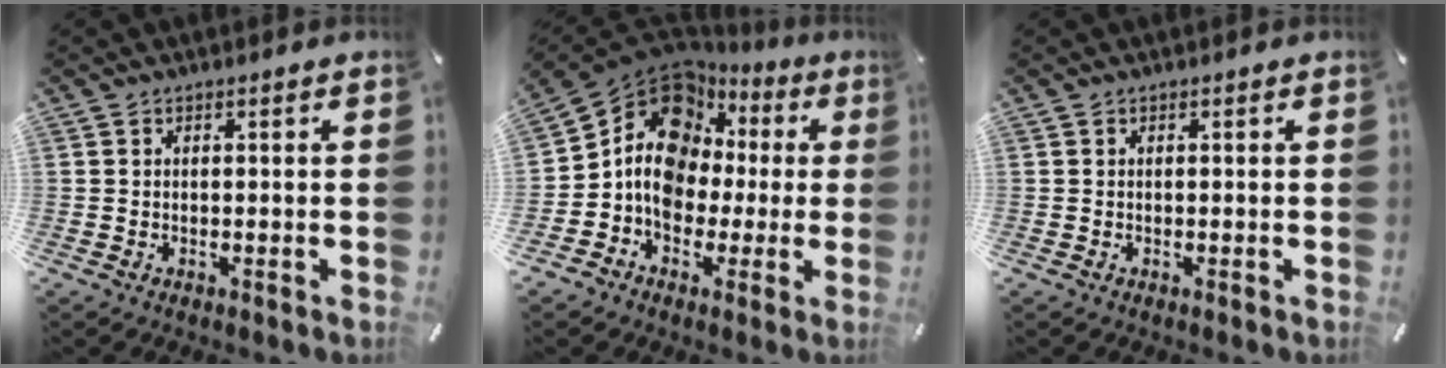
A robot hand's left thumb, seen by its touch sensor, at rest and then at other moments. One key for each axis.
{"total": 13.5, "fx": 1.8, "fy": 11.5, "fz": 6.8, "tx": -0.147, "ty": -0.017, "tz": 0.031}
{"total": 0.0}